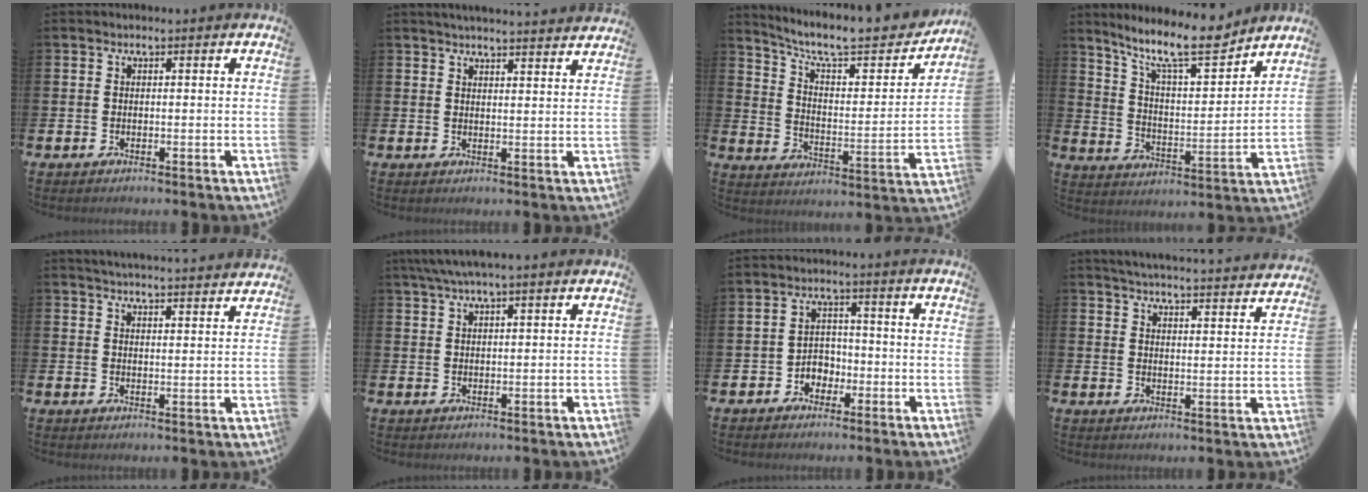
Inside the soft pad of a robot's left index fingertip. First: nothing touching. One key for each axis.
{"total": 3.4, "fx": 3.4, "fy": -0.4, "fz": 0.2, "tx": -0.002, "ty": -0.023, "tz": 0.060}
{"total": 9.3, "fx": 8.0, "fy": 2.2, "fz": 4.1, "tx": -0.096, "ty": -0.061, "tz": 0.132}
{"total": 12.1, "fx": 10.1, "fy": 2.4, "fz": 6.2, "tx": -0.128, "ty": -0.059, "tz": 0.173}
{"total": 4.1, "fx": 4.1, "fy": -0.5, "fz": 0.1, "tx": -0.002, "ty": -0.033, "tz": 0.071}
{"total": 3.3, "fx": 2.6, "fy": 0.1, "fz": 2.0, "tx": -0.045, "ty": 0.000, "tz": 0.048}
{"total": 3.1, "fx": -1.8, "fy": 2.4, "fz": 0.8, "tx": -0.029, "ty": 0.007, "tz": -0.042}
{"total": 5.0, "fx": 5.0, "fy": -0.2, "fz": 0.5, "tx": -0.017, "ty": -0.044, "tz": 0.084}